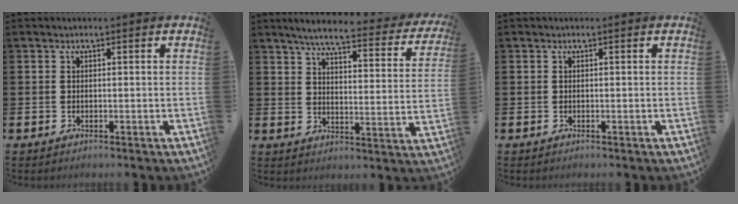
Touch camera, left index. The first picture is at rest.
{"total": 5.8, "force": [5.1, 0.7, 2.7], "torque": [-0.061, -0.039, 0.078]}
{"total": 0.0}